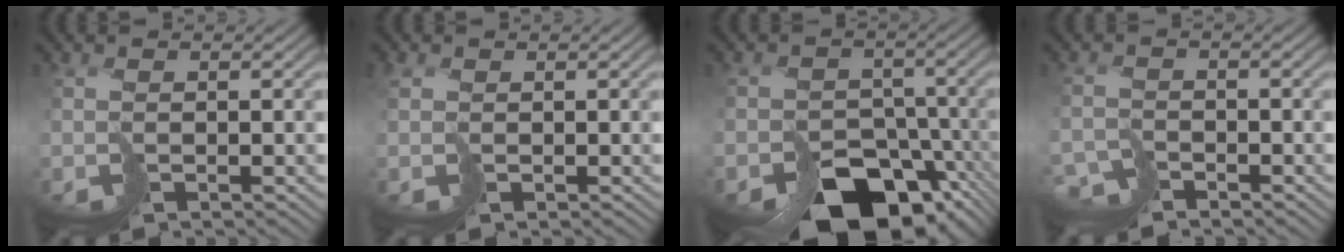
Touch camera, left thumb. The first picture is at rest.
{"total": 0.9, "force": [0.2, 0.9, 0.2], "torque": [-0.011, -0.004, 0.002]}
{"total": 12.5, "force": [-8.4, 7.7, 5.0], "torque": [-0.077, -0.039, -0.109]}
{"total": 3.4, "force": [-3.3, 0.7, -0.1], "torque": [0.015, -0.006, -0.069]}